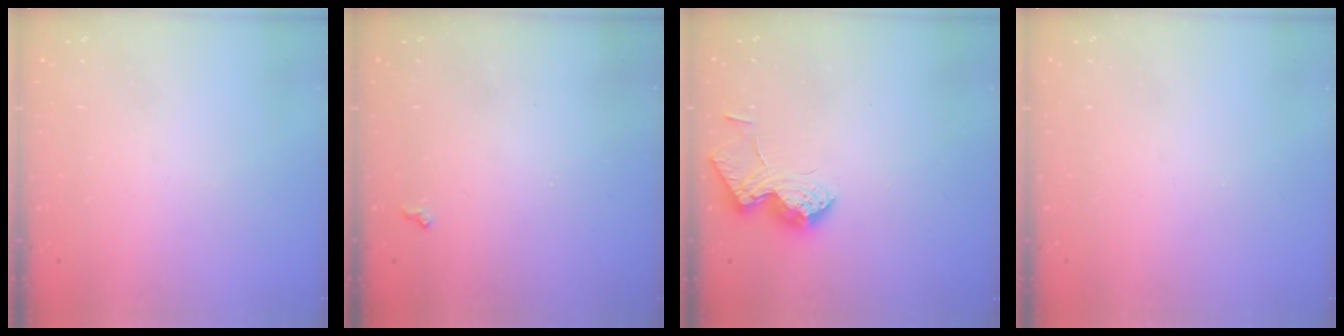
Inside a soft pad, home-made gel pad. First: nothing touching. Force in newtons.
{"total": 3.6, "press": 3.6, "slide": 0.4}
{"total": 12.5, "press": 12.5, "slide": 0.7}
{"total": 0.0}